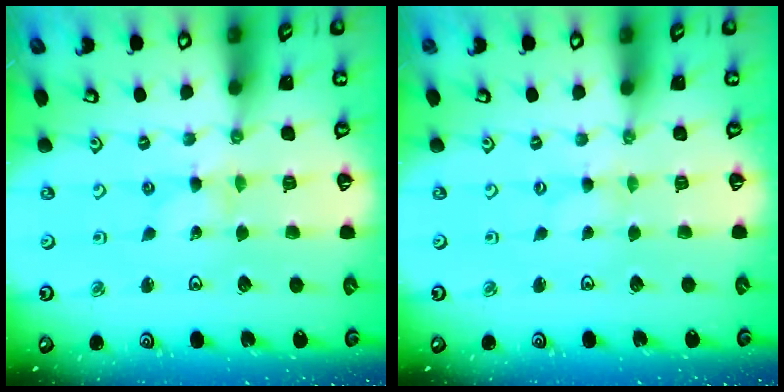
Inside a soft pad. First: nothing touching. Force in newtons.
{"total": 0.0}